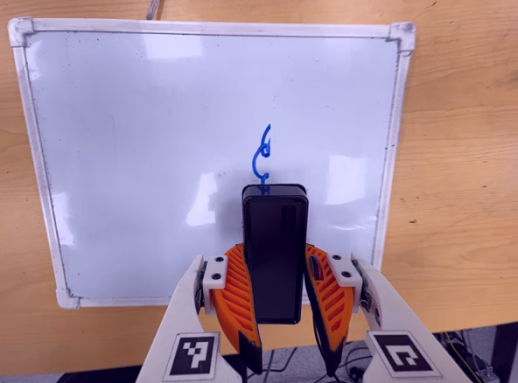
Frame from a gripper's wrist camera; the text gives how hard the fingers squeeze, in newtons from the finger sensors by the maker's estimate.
{"total": 9.3, "left": 6.9, "right": 11.7}